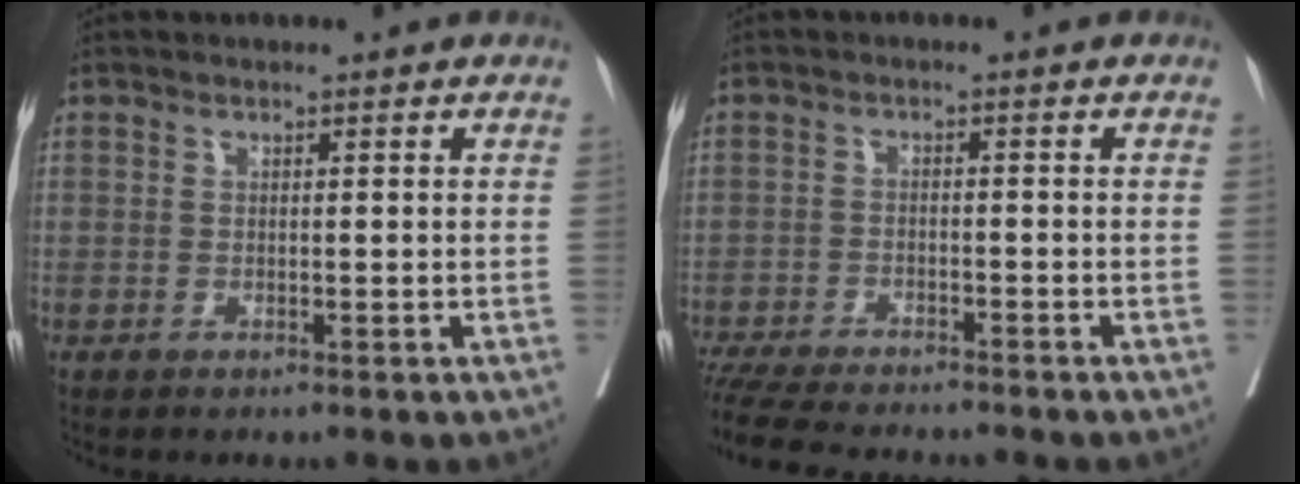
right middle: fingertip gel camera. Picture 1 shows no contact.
{"total": 11.9, "force": [-10.7, 1.5, 4.9], "torque": [-0.075, -0.019, -0.161]}